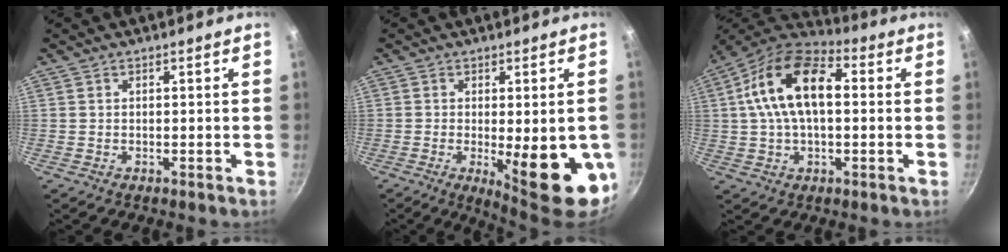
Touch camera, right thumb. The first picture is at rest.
{"total": 15.2, "force": [-3.4, 4.7, 14.1], "torque": [-0.161, -0.015, -0.031]}
{"total": 16.4, "force": [2.4, 9.2, 13.4], "torque": [-0.223, 0.031, 0.021]}